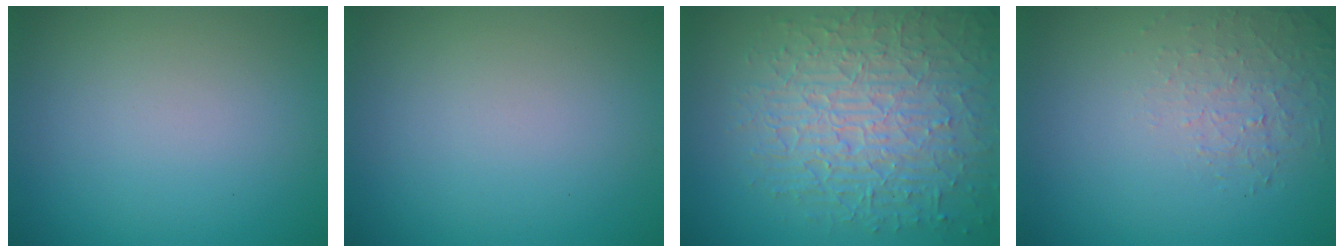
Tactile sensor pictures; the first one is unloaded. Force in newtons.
{"total": 0.0}
{"total": 9.0, "press": 6.1, "slide": 6.6}
{"total": 1.4, "press": 0.6, "slide": 1.3}